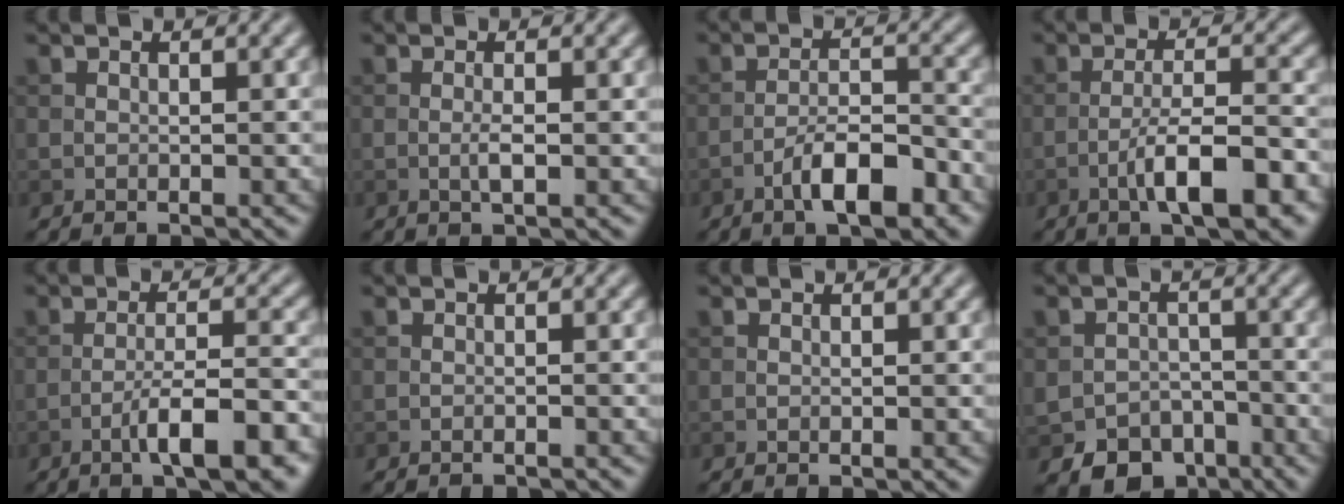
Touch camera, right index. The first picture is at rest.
{"total": 1.4, "force": [-0.3, 0.2, 1.3], "torque": [-0.027, -0.001, -0.008]}
{"total": 5.5, "force": [-3.1, 1.7, 4.2], "torque": [-0.068, 0.009, -0.053]}
{"total": 6.8, "force": [-3.2, 1.6, 5.9], "torque": [-0.100, 0.007, -0.053]}
{"total": 7.0, "force": [-3.7, 1.4, 5.8], "torque": [-0.092, 0.008, -0.059]}
{"total": 1.2, "force": [-1.1, 0.2, 0.3], "torque": [0.003, 0.000, -0.018]}
{"total": 0.0}
{"total": 5.2, "force": [-3.2, 3.6, 2.0], "torque": [-0.026, -0.013, -0.044]}